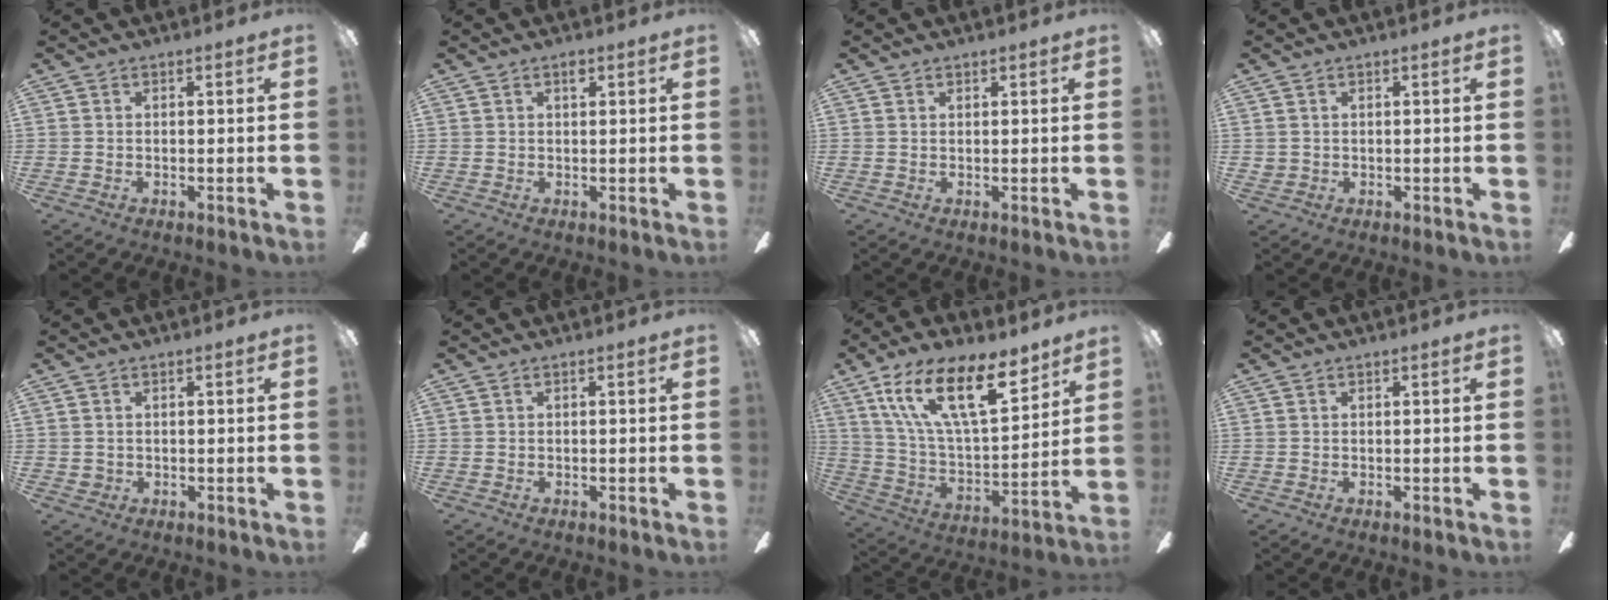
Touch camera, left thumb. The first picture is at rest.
{"total": 1.4, "force": [0.9, 0.7, 0.9], "torque": [-0.003, -0.005, 0.012]}
{"total": 0.7, "force": [0.6, 0.4, 0.0], "torque": [0.000, -0.001, 0.013]}
{"total": 1.3, "force": [0.5, 1.2, 0.1], "torque": [-0.003, 0.004, 0.008]}
{"total": 1.2, "force": [0.4, 1.2, 0.2], "torque": [-0.005, 0.003, 0.006]}
{"total": 0.0}
{"total": 21.3, "force": [12.8, 8.3, 14.8], "torque": [-0.278, -0.064, 0.217]}
{"total": 0.0}